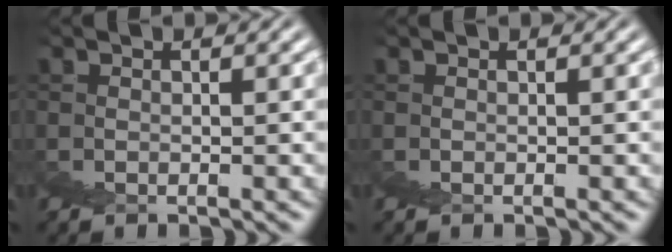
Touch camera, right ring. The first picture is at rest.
{"total": 0.0}